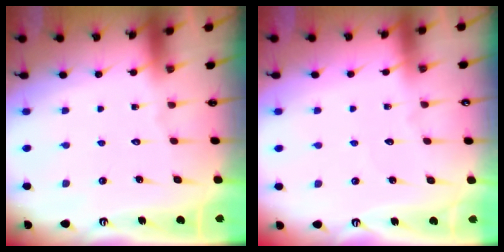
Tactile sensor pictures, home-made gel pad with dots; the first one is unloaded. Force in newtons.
{"total": 2.1, "press": 2.1, "slide": 0.1}